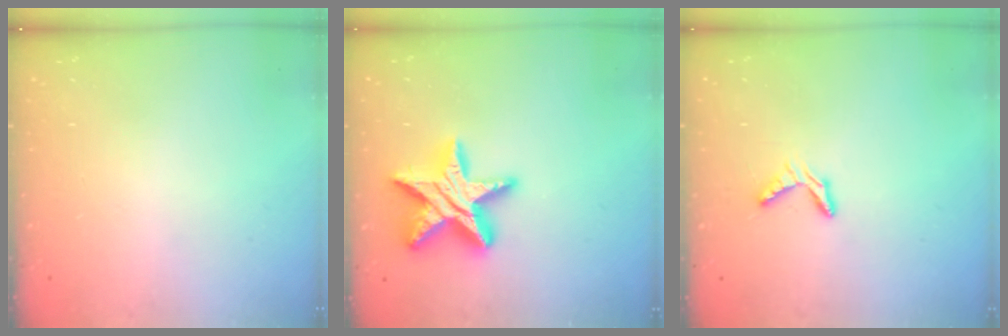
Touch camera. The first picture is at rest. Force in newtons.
{"total": 17.9, "press": 17.8, "slide": 1.2}
{"total": 4.6, "press": 4.5, "slide": 0.3}